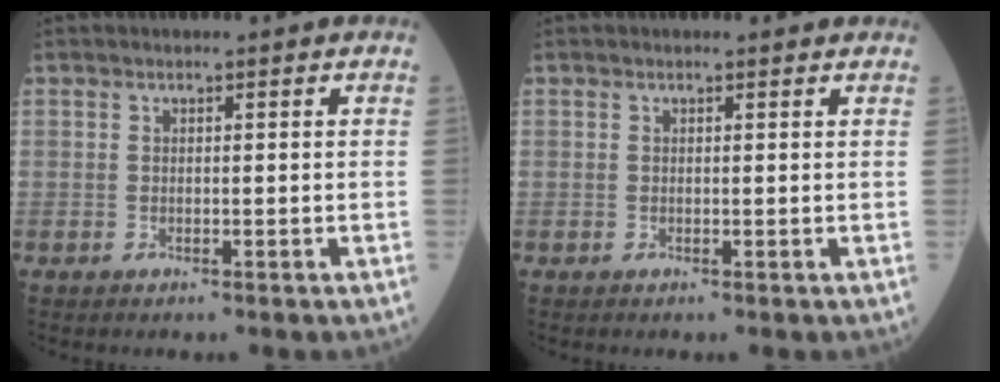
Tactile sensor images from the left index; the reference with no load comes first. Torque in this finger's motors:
{"motor_torque": [-0.16, -0.11, -0.06, -0.01]}